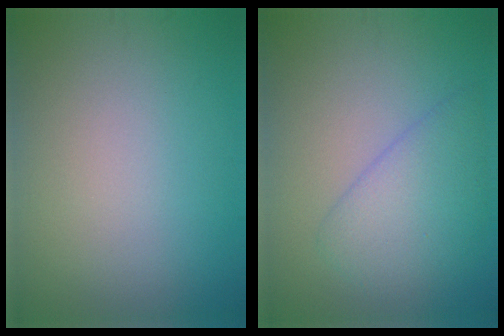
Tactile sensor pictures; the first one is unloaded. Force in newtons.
{"total": 4.0, "press": 4.0, "slide": 0.2}